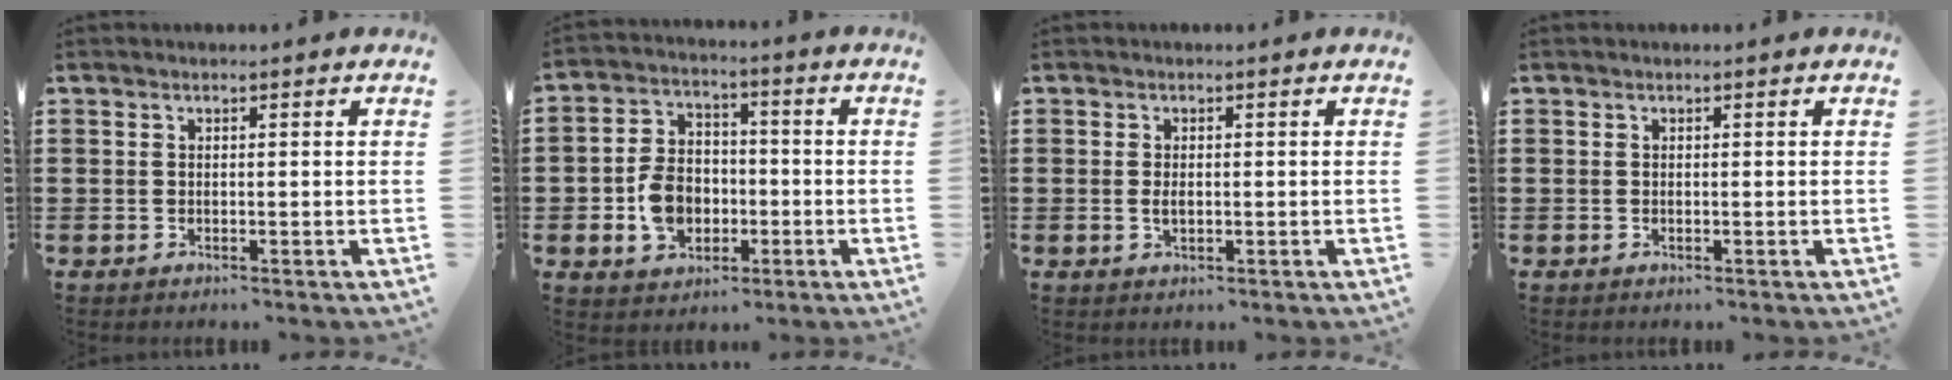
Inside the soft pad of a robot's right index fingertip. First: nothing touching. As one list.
[{"total": 7.9, "force": [-2.0, 6.0, 4.8], "torque": [-0.116, 0.009, -0.039]}, {"total": 1.3, "force": [-0.1, 0.7, 1.2], "torque": [-0.022, 0.004, -0.002]}, {"total": 0.0}]